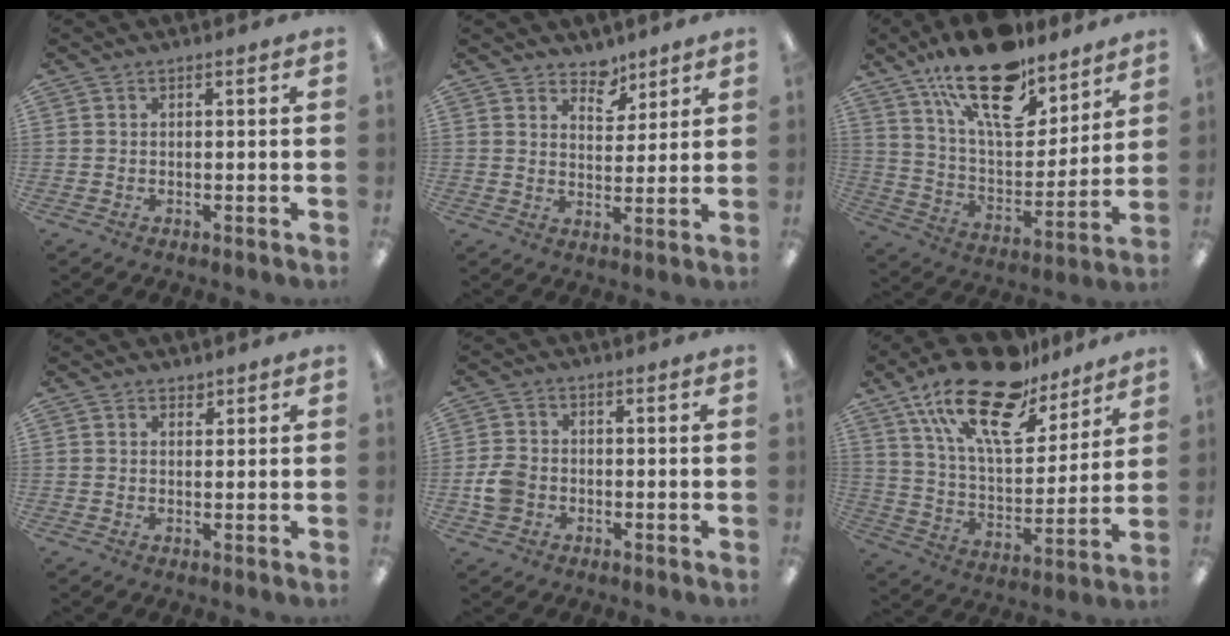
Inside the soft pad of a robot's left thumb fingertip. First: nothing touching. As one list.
[{"total": 6.0, "force": [5.0, 3.1, 1.0], "torque": [-0.005, -0.032, 0.088]}, {"total": 22.1, "force": [15.3, 9.5, 12.9], "torque": [-0.211, -0.089, 0.267]}, {"total": 1.6, "force": [1.4, 0.7, 0.2], "torque": [0.004, -0.004, 0.025]}, {"total": 5.5, "force": [-1.3, 4.6, 2.9], "torque": [-0.061, 0.011, -0.024]}, {"total": 23.3, "force": [15.9, 9.7, 14.0], "torque": [-0.256, -0.091, 0.277]}]